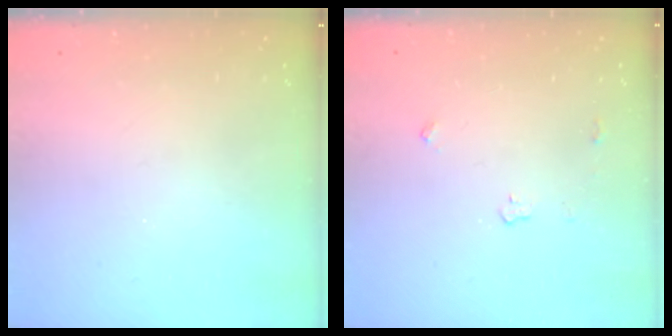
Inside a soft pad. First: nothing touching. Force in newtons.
{"total": 3.3, "press": 3.2, "slide": 0.4}